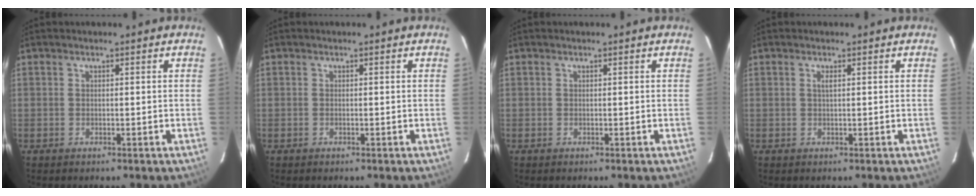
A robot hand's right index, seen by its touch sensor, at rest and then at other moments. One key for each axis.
{"total": 0.0}
{"total": 0.0}
{"total": 0.8, "fx": 0.3, "fy": 0.1, "fz": 0.8, "tx": -0.015, "ty": 0.002, "tz": 0.005}